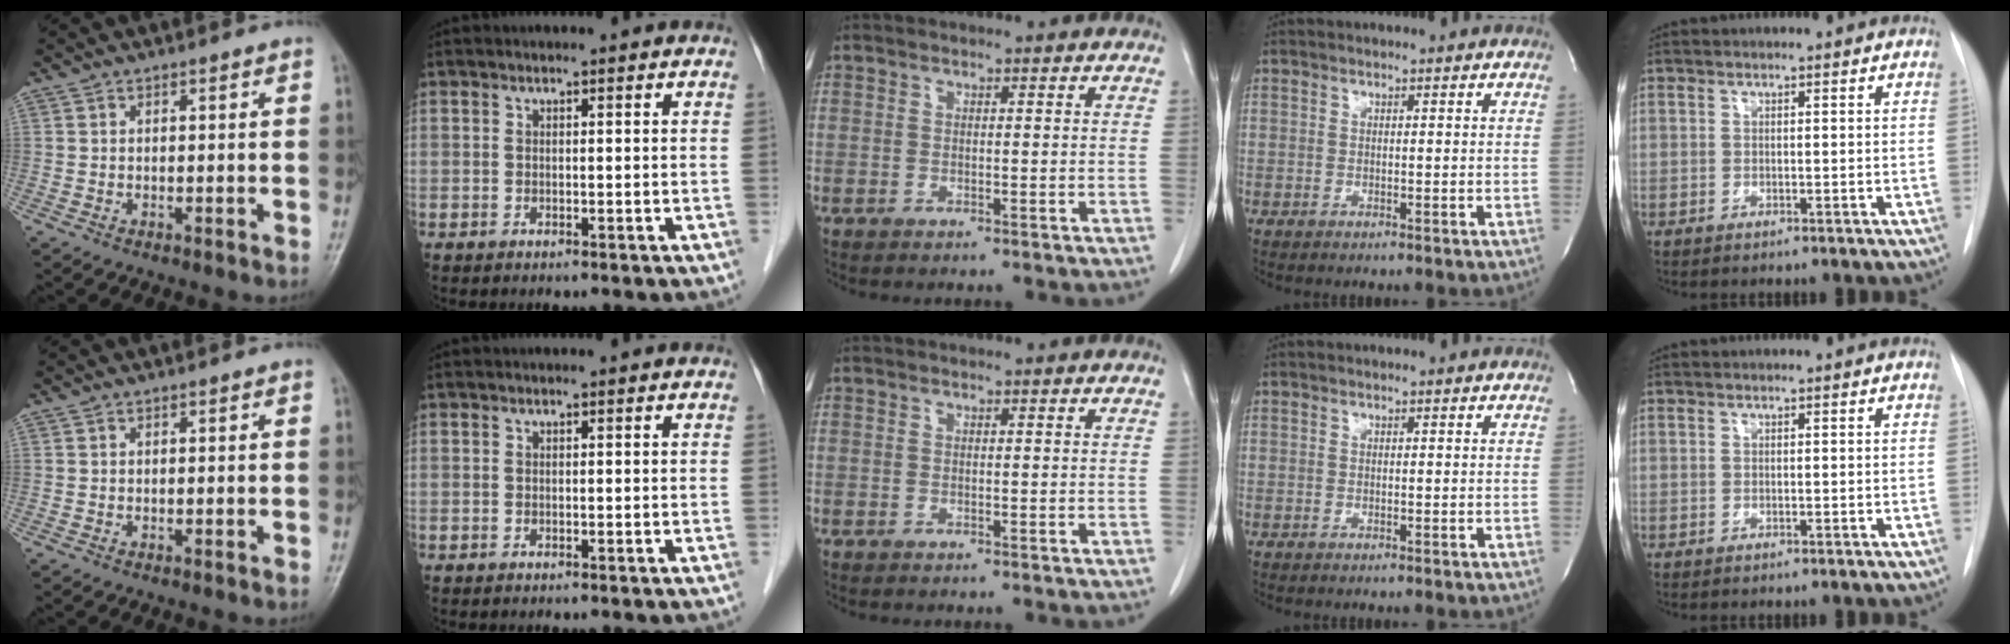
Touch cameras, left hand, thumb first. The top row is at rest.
{}